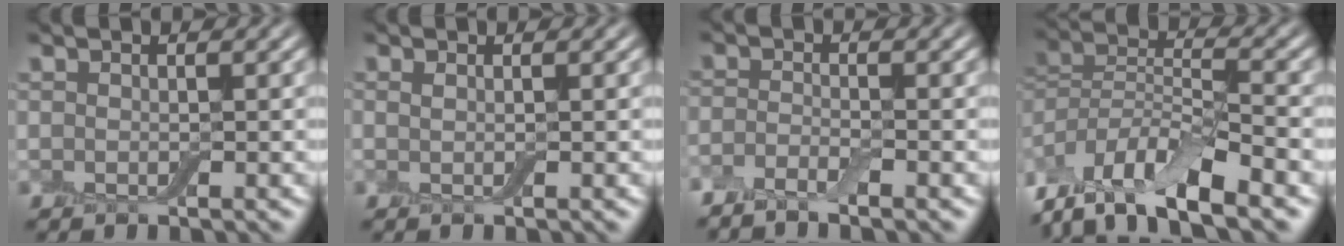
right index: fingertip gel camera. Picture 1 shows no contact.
{"total": 0.7, "force": [0.4, 0.2, 0.5], "torque": [-0.013, 0.000, 0.003]}
{"total": 2.0, "force": [-1.6, 0.3, 1.2], "torque": [-0.030, -0.003, -0.041]}
{"total": 11.7, "force": [-7.3, 4.3, 8.0], "torque": [-0.157, 0.013, -0.130]}